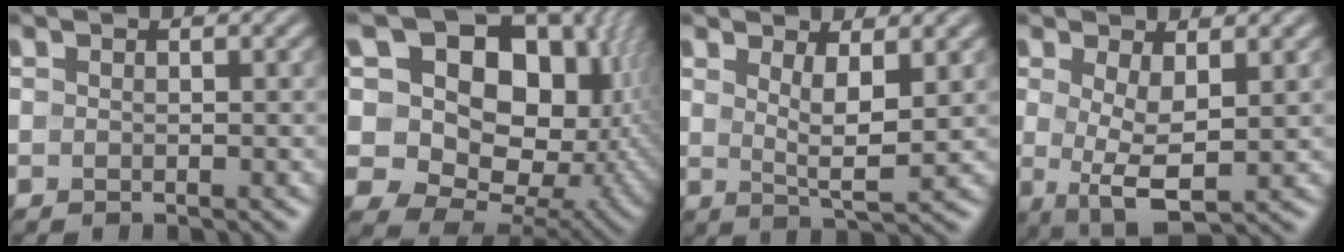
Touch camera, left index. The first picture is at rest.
{"total": 21.3, "force": [6.9, 14.2, 14.3], "torque": [-0.238, 0.038, 0.140]}
{"total": 3.5, "force": [1.4, 0.9, 3.1], "torque": [-0.060, -0.013, 0.029]}
{"total": 4.4, "force": [0.5, 1.4, 4.2], "torque": [-0.080, -0.009, 0.012]}